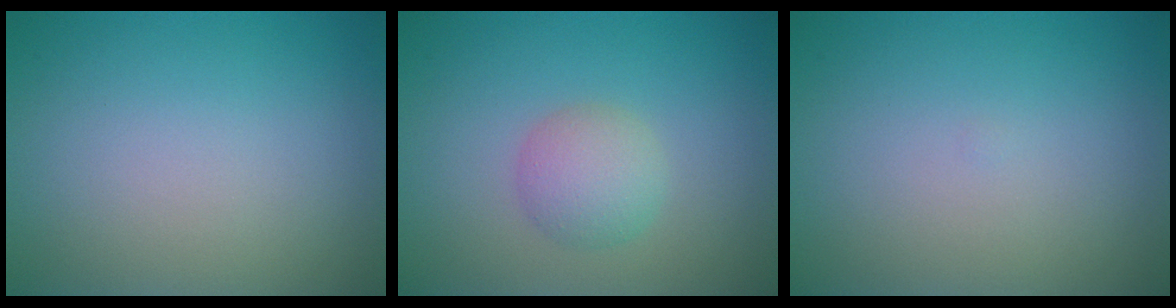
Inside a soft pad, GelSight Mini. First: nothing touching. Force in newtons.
{"total": 2.7, "press": 2.7, "slide": 0.1}
{"total": 0.0}